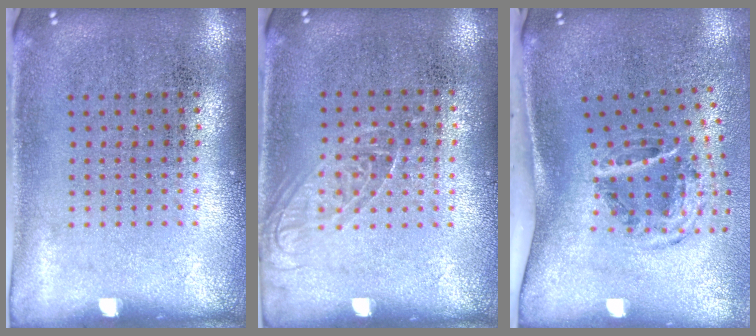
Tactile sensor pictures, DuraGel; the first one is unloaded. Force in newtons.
{"total": 1.1, "press": 0.9, "slide": 0.5}
{"total": 2.2, "press": 1.2, "slide": 1.8}